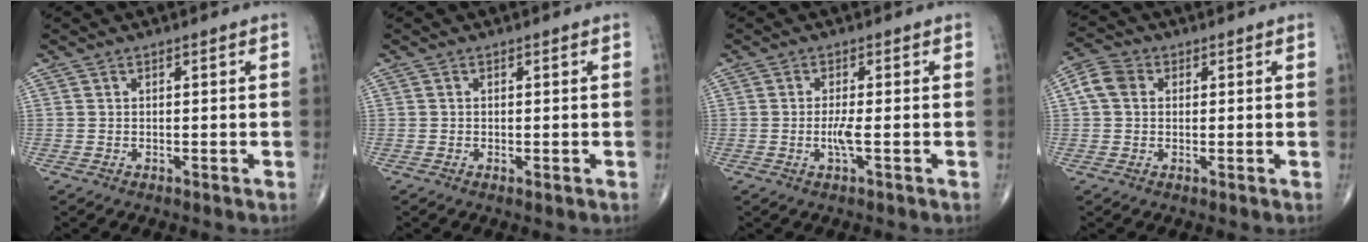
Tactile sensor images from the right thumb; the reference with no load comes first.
{"total": 0.5, "force": [-0.2, 0.1, 0.5], "torque": [-0.011, -0.003, -0.004]}
{"total": 2.6, "force": [-0.6, 0.2, 2.5], "torque": [-0.057, -0.004, -0.015]}
{"total": 5.0, "force": [0.9, 4.0, 2.9], "torque": [-0.056, 0.014, 0.010]}